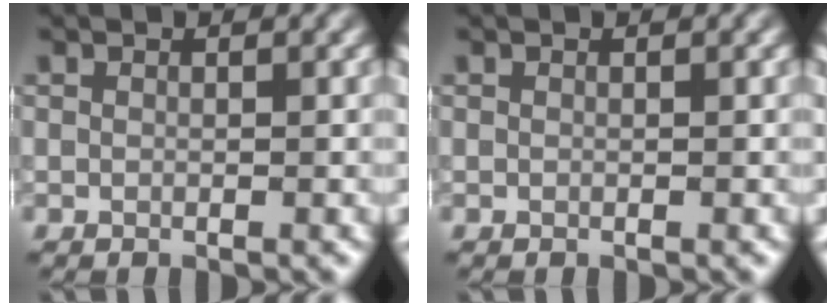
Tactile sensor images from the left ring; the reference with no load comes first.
{"total": 0.0}